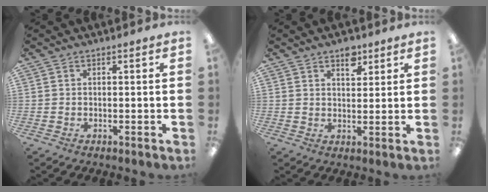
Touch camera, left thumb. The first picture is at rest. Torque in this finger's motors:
{"motor_torque": [-0.32, -0.21, -0.08, 0.05, 0.03]}